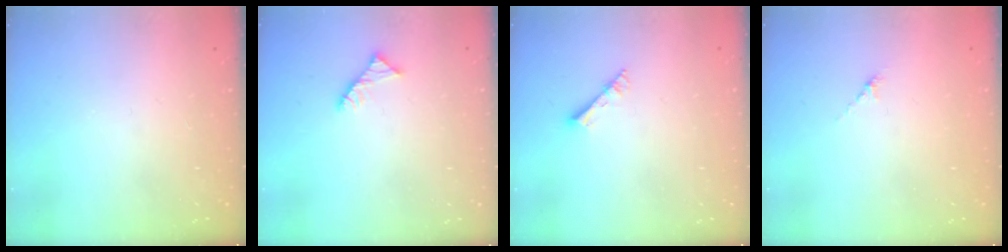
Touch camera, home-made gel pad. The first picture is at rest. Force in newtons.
{"total": 2.9, "press": 2.9, "slide": 0.4}
{"total": 3.5, "press": 3.4, "slide": 0.4}
{"total": 2.7, "press": 2.7, "slide": 0.7}